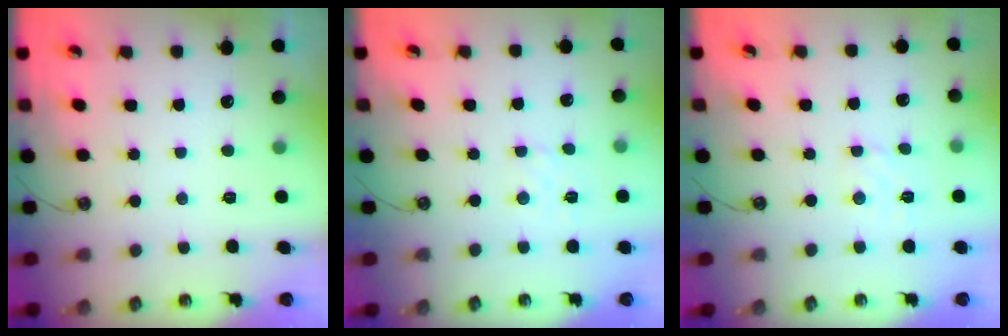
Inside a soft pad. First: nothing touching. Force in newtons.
{"total": 2.0, "press": 1.9, "slide": 0.6}
{"total": 1.9, "press": 1.8, "slide": 0.6}